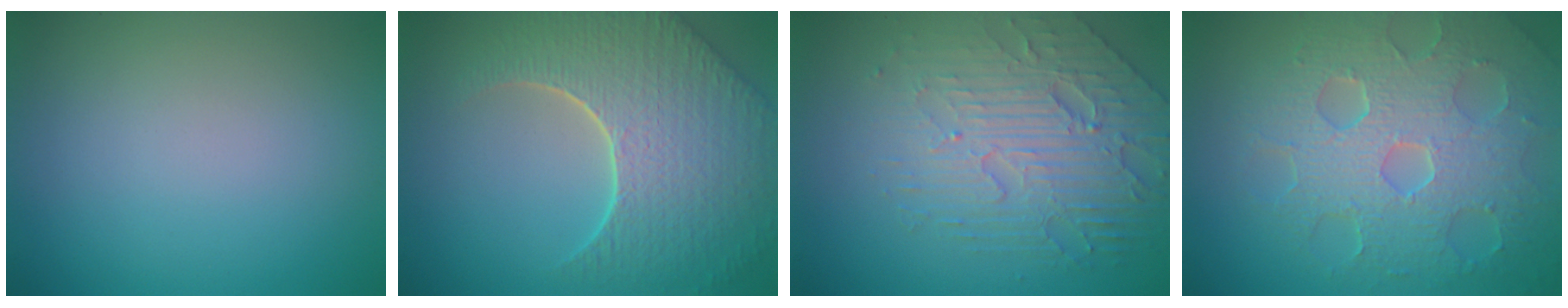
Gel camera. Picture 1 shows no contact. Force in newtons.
{"total": 8.7, "press": 6.2, "slide": 6.2}
{"total": 6.4, "press": 4.8, "slide": 4.4}
{"total": 8.9, "press": 6.0, "slide": 6.5}